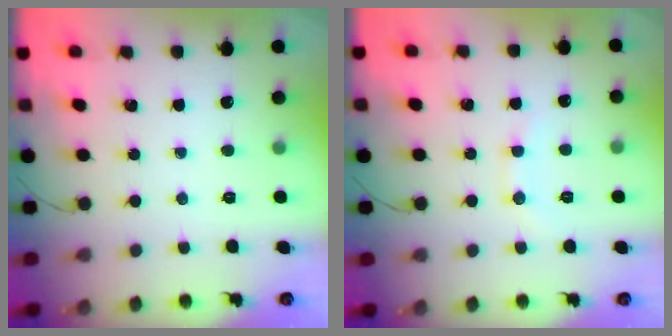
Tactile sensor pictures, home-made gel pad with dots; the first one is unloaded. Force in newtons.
{"total": 6.8, "press": 6.6, "slide": 1.3}